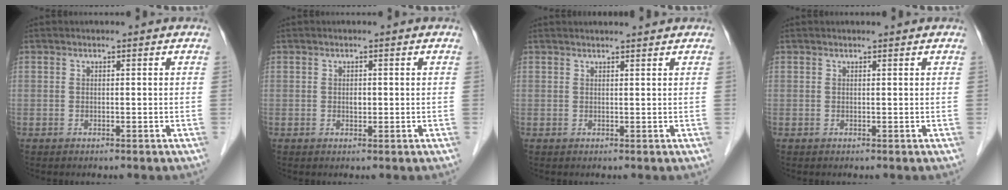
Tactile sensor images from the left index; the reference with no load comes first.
{"total": 0.9, "force": [0.1, 0.6, 0.7], "torque": [-0.012, 0.001, 0.001]}
{"total": 3.9, "force": [3.7, -0.1, 1.2], "torque": [-0.015, 0.019, 0.047]}
{"total": 0.8, "force": [0.8, -0.1, 0.2], "torque": [-0.007, 0.005, 0.013]}